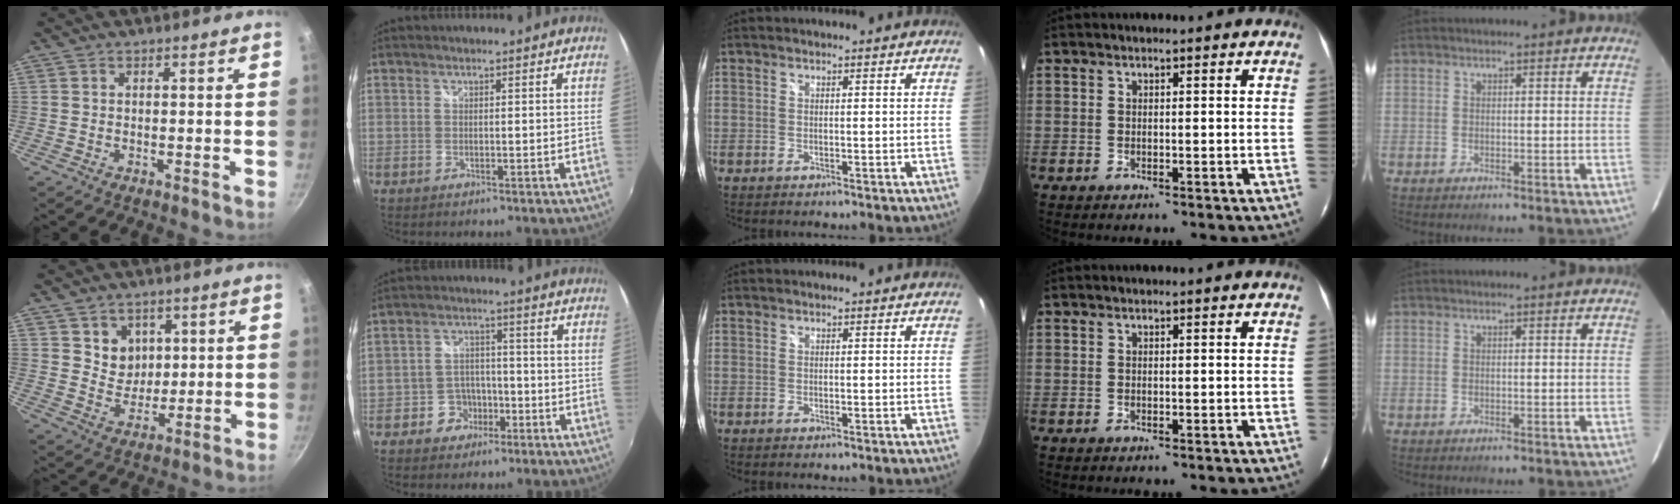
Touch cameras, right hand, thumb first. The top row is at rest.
{"thumb": {"total": 6.7, "force": [2.3, 6.0, 2.0], "torque": [0.002, -0.017, 0.043]}, "index": {"total": 6.0, "force": [-3.3, 4.9, 1.2], "torque": [-0.033, 0.021, -0.047]}}